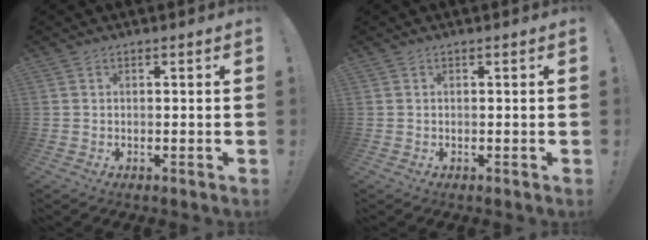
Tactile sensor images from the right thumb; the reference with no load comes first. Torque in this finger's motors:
{"motor_torque": [0.00, 0.00, 0.01, 0.00, 0.00]}